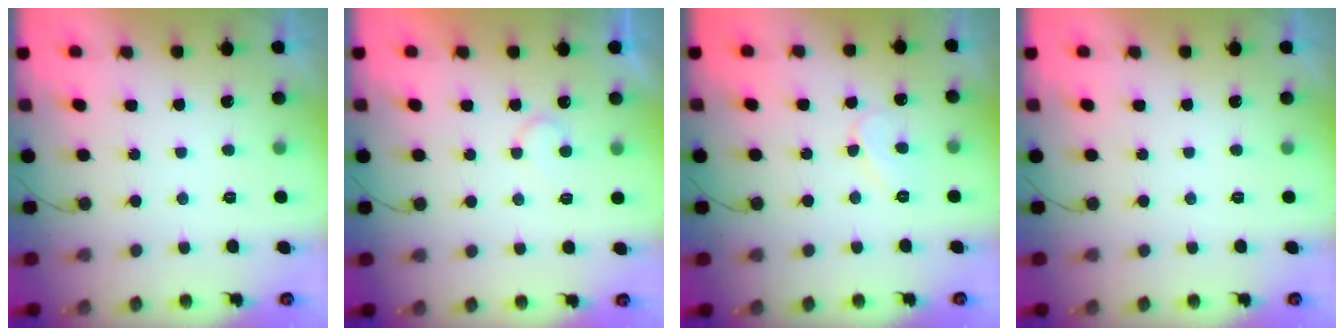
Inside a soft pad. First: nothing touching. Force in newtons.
{"total": 4.3, "press": 4.3, "slide": 0.4}
{"total": 6.1, "press": 6.1, "slide": 0.4}
{"total": 0.0}